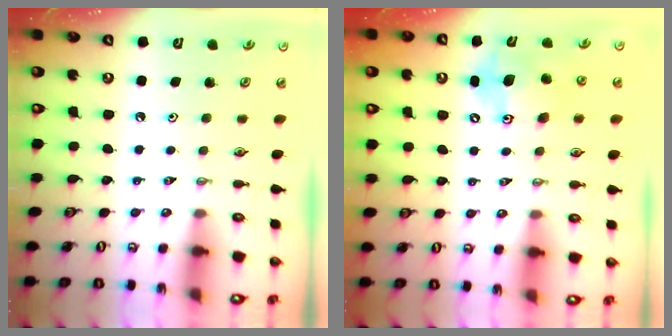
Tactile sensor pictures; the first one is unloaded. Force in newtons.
{"total": 11.9, "press": 11.5, "slide": 2.9}